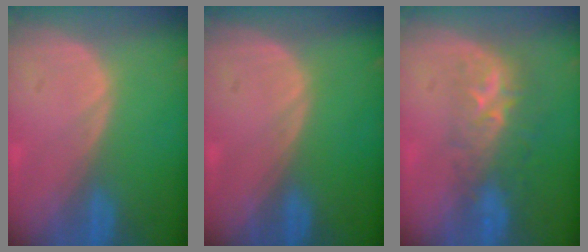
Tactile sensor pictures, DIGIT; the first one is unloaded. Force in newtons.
{"total": 0.0}
{"total": 8.8, "press": 7.2, "slide": 4.9}